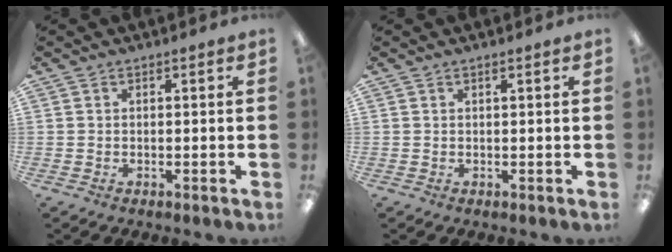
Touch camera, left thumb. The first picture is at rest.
{"total": 0.6, "force": [0.4, 0.1, 0.5], "torque": [-0.010, 0.001, 0.007]}